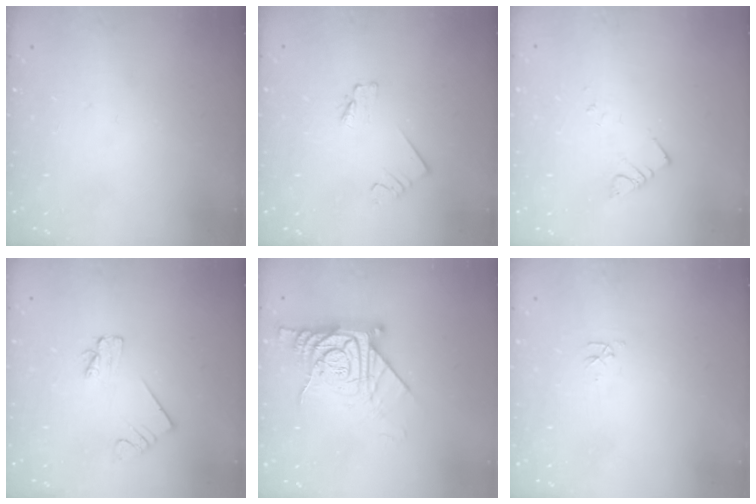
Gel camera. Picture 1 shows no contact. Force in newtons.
{"total": 1.6, "press": 1.5, "slide": 0.2}
{"total": 2.5, "press": 2.5, "slide": 0.3}
{"total": 2.0, "press": 2.0, "slide": 0.1}
{"total": 14.3, "press": 14.2, "slide": 1.6}
{"total": 2.8, "press": 2.7, "slide": 0.4}